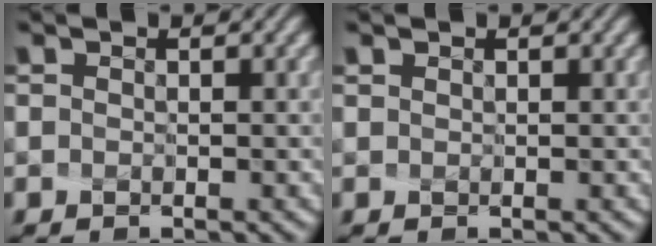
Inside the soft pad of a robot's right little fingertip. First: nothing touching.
{"total": 0.0}